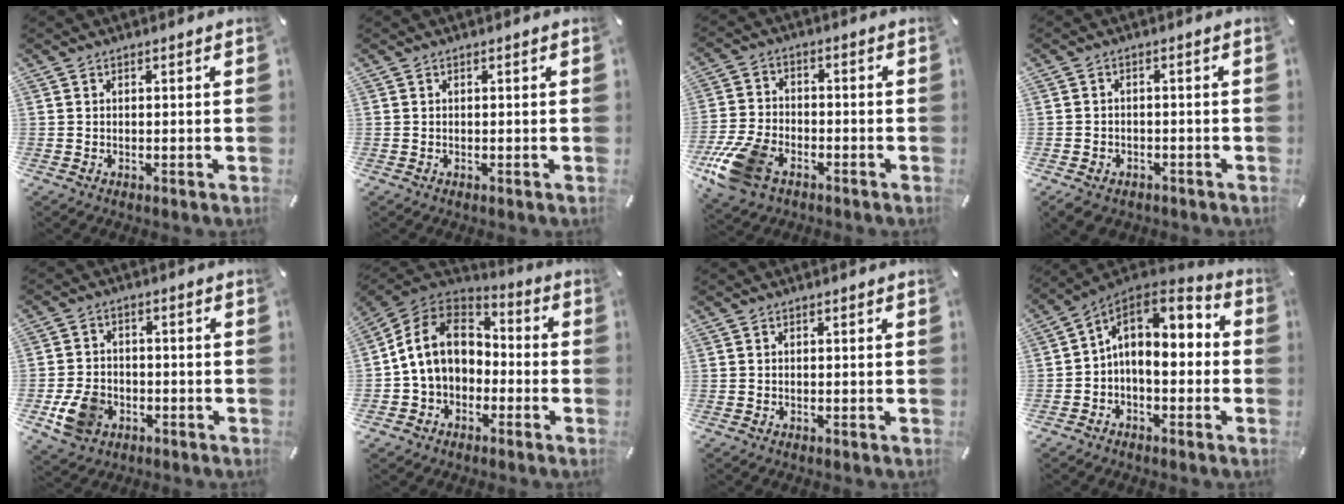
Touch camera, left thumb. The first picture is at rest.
{"total": 0.0}
{"total": 12.3, "force": [-6.4, 7.5, 7.4], "torque": [-0.156, 0.028, -0.118]}
{"total": 3.4, "force": [-2.4, 2.2, 0.9], "torque": [-0.021, 0.013, -0.050]}
{"total": 8.5, "force": [-3.0, 6.7, 4.3], "torque": [-0.091, 0.014, -0.053]}
{"total": 12.7, "force": [0.1, 10.6, 6.9], "torque": [-0.154, 0.020, 0.003]}
{"total": 0.0}
{"total": 8.8, "force": [0.1, 6.9, 5.5], "torque": [-0.093, -0.004, 0.002]}